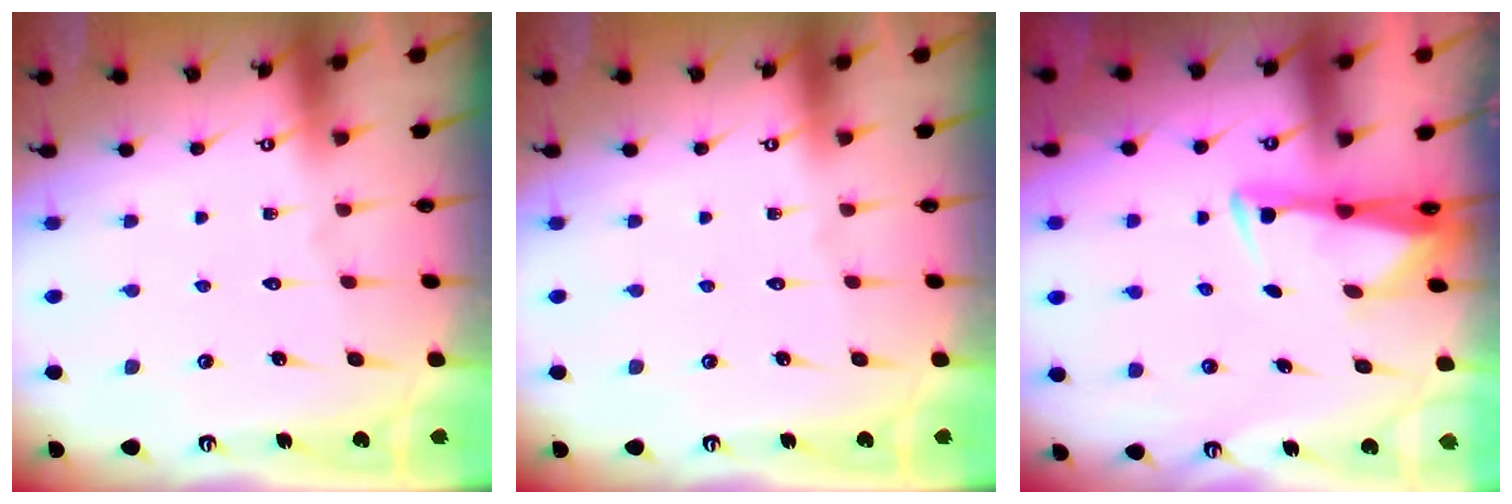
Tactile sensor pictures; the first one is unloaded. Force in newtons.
{"total": 0.0}
{"total": 3.1, "press": 2.9, "slide": 0.9}